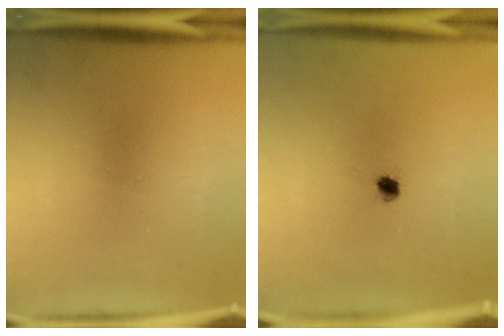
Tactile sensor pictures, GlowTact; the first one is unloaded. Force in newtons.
{"total": 2.1}